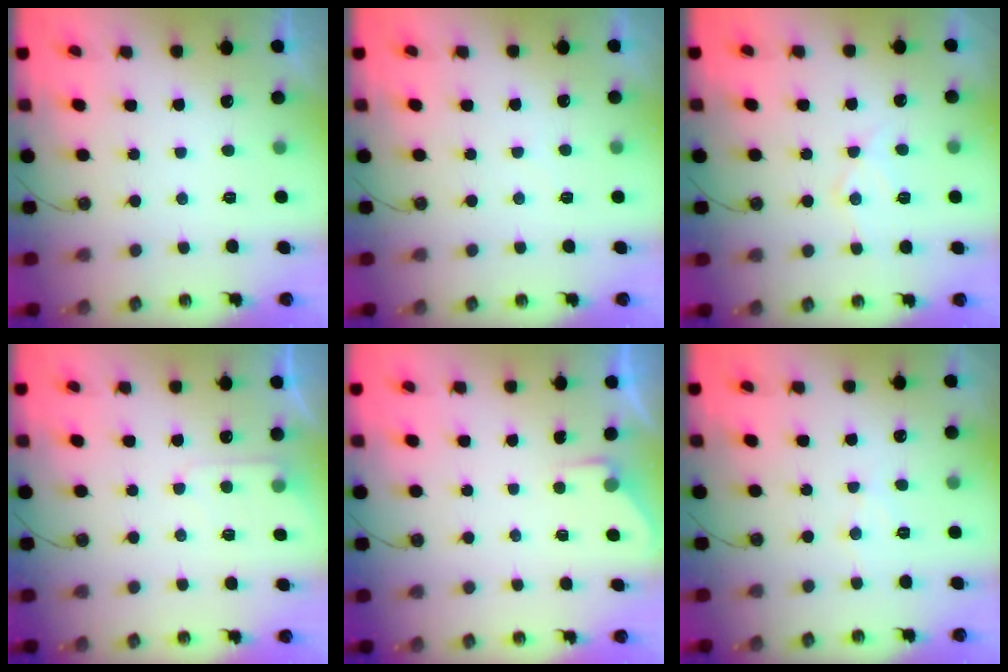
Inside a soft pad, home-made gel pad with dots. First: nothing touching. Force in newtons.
{"total": 2.4, "press": 2.4, "slide": 0.4}
{"total": 9.3, "press": 9.3, "slide": 0.7}
{"total": 6.0, "press": 6.0, "slide": 0.8}
{"total": 2.4, "press": 2.4, "slide": 0.4}
{"total": 5.8, "press": 5.7, "slide": 0.8}